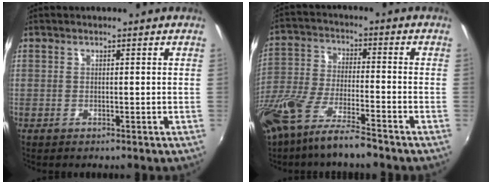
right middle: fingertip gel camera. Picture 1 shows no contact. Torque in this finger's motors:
{"motor_torque": [1.20, -0.94, 0.37, 0.21]}